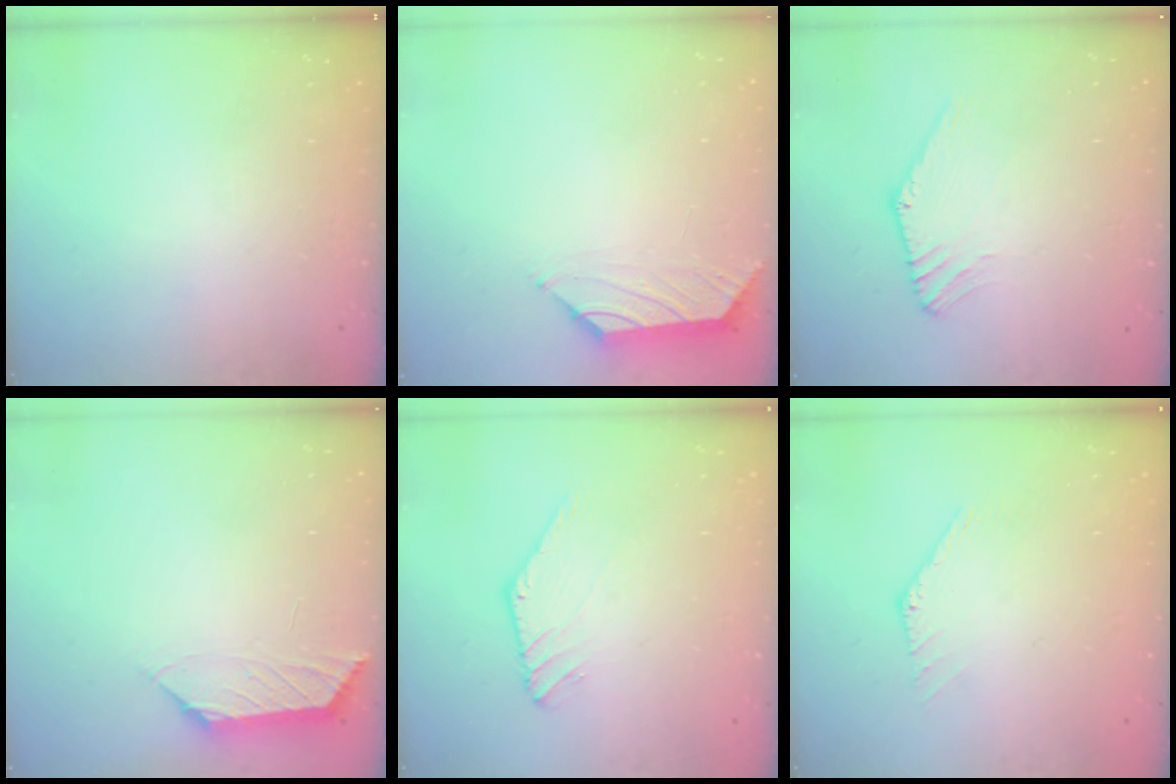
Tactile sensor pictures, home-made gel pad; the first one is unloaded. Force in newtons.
{"total": 0.0}
{"total": 2.7, "press": 2.7, "slide": 0.1}
{"total": 1.7, "press": 1.6, "slide": 0.5}
{"total": 1.4, "press": 1.4, "slide": 0.1}
{"total": 1.0, "press": 1.0, "slide": 0.1}